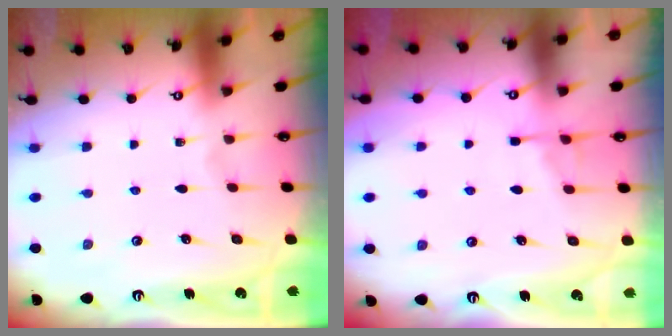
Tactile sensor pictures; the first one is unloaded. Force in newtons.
{"total": 3.9, "press": 3.9, "slide": 0.6}